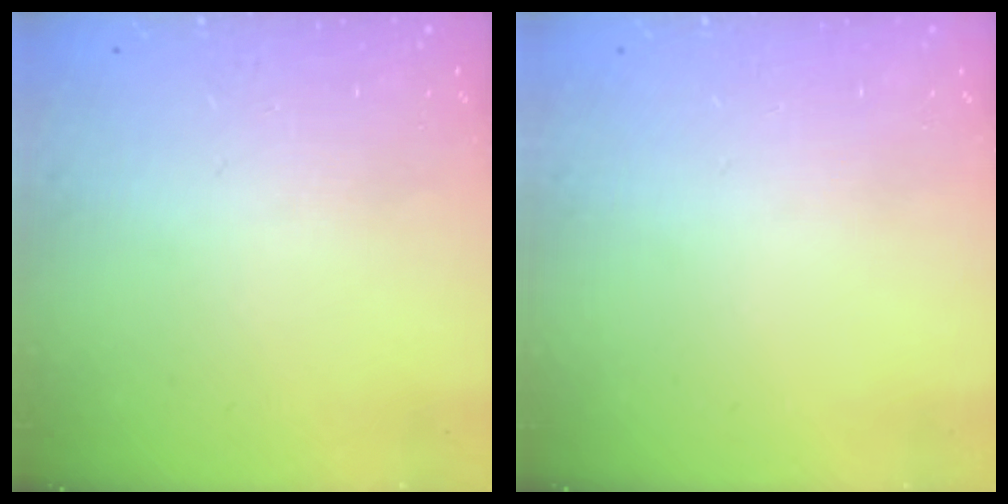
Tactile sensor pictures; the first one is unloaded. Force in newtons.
{"total": 0.0}